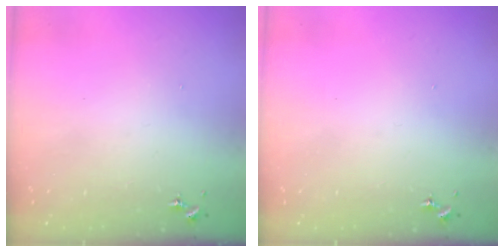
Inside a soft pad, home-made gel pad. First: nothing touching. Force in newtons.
{"total": 0.0}